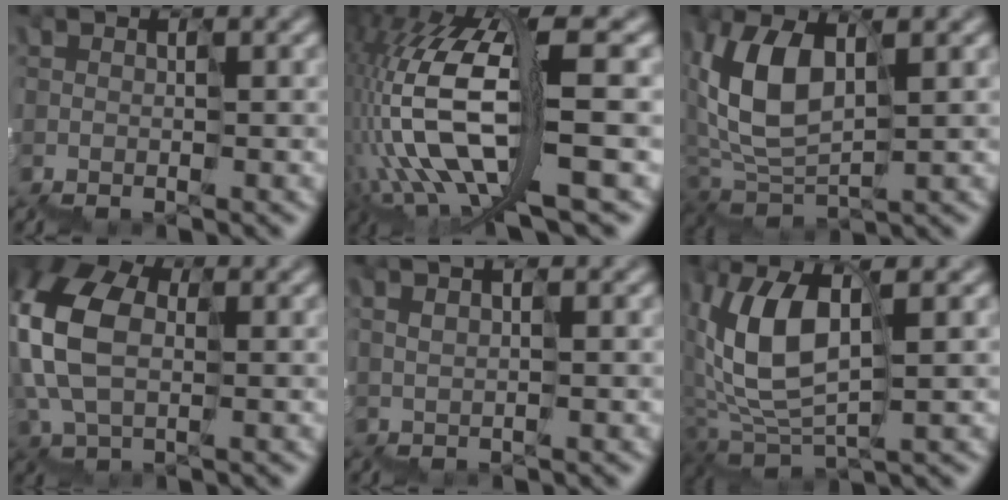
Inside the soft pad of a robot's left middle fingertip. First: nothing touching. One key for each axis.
{"total": 11.5, "fx": -0.9, "fy": 3.6, "fz": 10.8, "tx": -0.270, "ty": 0.025, "tz": -0.004}
{"total": 4.9, "fx": 2.2, "fy": 3.0, "fz": 3.1, "tx": -0.097, "ty": 0.020, "tz": 0.041}
{"total": 7.9, "fx": 1.7, "fy": 5.5, "fz": 5.4, "tx": -0.174, "ty": 0.026, "tz": 0.025}
{"total": 1.3, "fx": 1.2, "fy": 0.2, "fz": 0.5, "tx": -0.011, "ty": 0.026, "tz": 0.024}
{"total": 6.1, "fx": 2.1, "fy": 3.2, "fz": 4.7, "tx": -0.128, "ty": 0.020, "tz": 0.036}